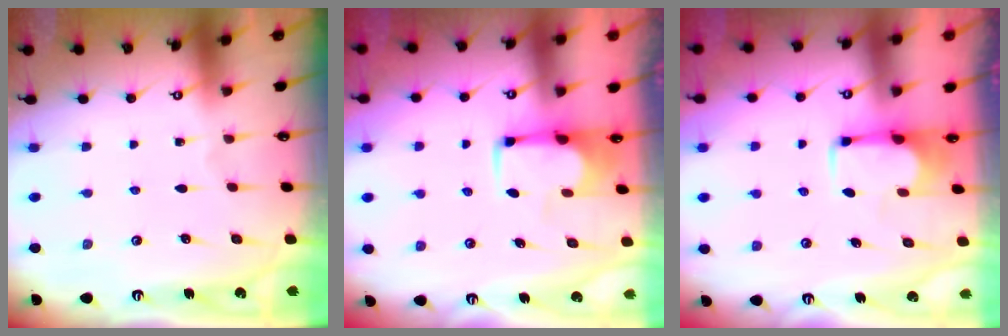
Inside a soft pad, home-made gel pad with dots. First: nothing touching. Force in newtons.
{"total": 1.9, "press": 1.7, "slide": 0.8}
{"total": 1.8, "press": 1.6, "slide": 0.8}